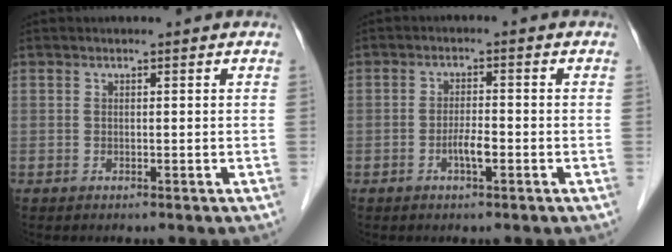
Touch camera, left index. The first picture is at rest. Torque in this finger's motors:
{"motor_torque": [0.64, 0.44, 0.06, 0.02]}